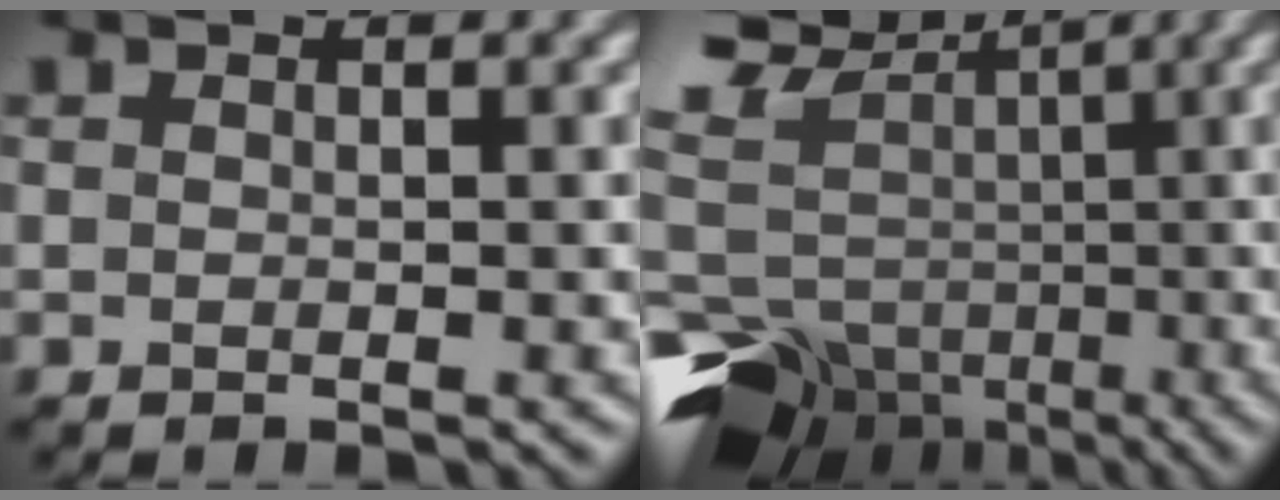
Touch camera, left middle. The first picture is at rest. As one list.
[{"total": 10.5, "force": [-2.5, 8.3, 6.0], "torque": [-0.142, 0.013, 0.001]}]